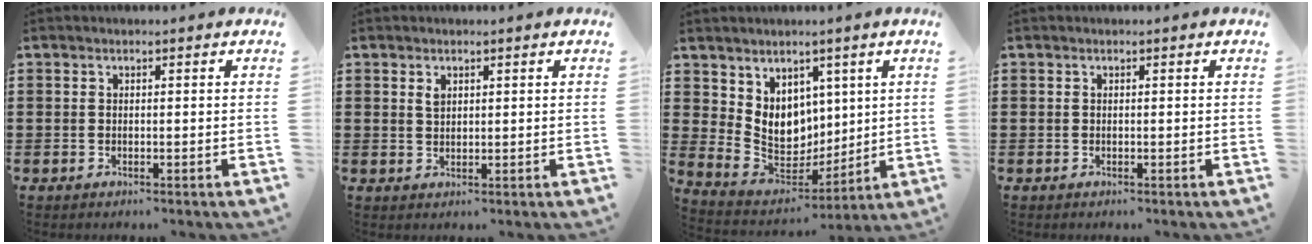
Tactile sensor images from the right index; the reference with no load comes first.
{"total": 1.5, "force": [0.8, 0.8, 0.9], "torque": [-0.020, 0.004, 0.015]}
{"total": 8.0, "force": [3.5, 6.8, 2.4], "torque": [-0.073, -0.024, 0.076]}
{"total": 0.0}